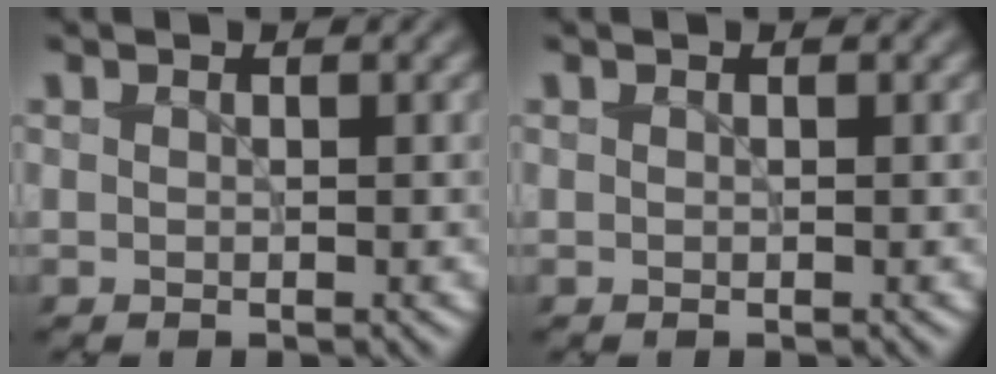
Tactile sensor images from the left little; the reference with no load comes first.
{"total": 0.0}